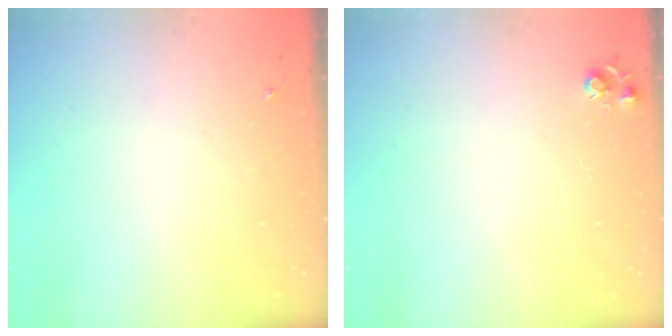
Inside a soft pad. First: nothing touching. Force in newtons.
{"total": 5.1, "press": 5.0, "slide": 0.5}